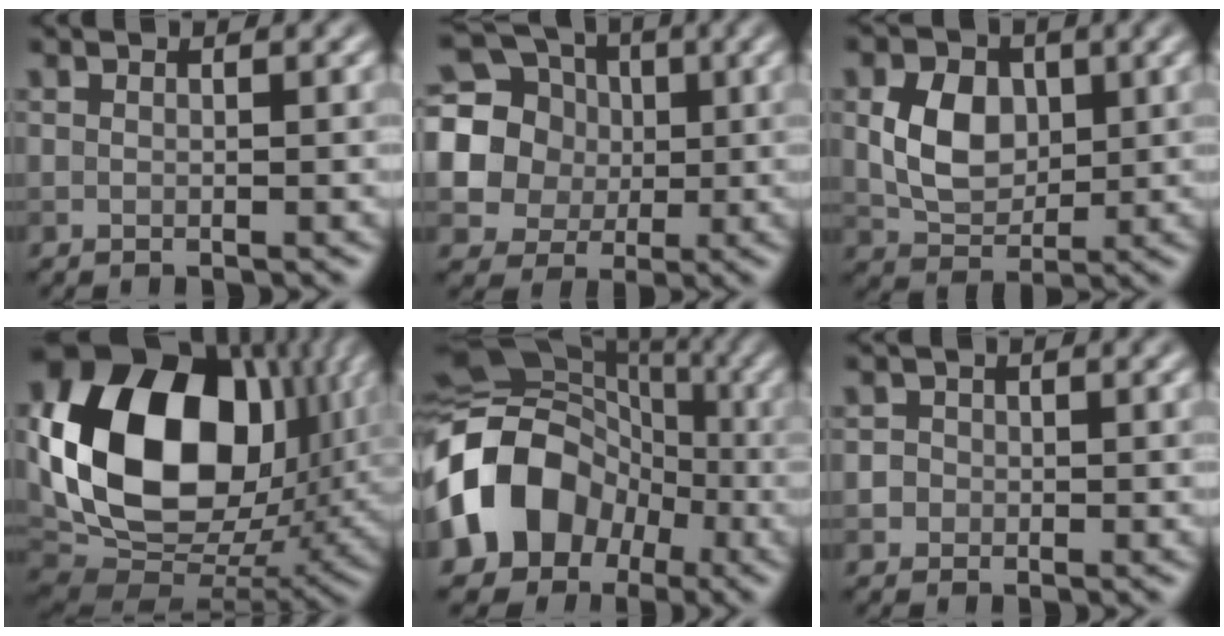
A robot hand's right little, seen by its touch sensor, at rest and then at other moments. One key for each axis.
{"total": 12.1, "fx": 1.5, "fy": 11.1, "fz": 4.4, "tx": -0.142, "ty": 0.036, "tz": 0.011}
{"total": 5.3, "fx": 0.7, "fy": 3.9, "fz": 3.6, "tx": -0.073, "ty": -0.001, "tz": 0.013}
{"total": 16.3, "fx": 3.1, "fy": 11.4, "fz": 11.2, "tx": -0.219, "ty": -0.009, "tz": 0.056}
{"total": 12.6, "fx": -3.7, "fy": 10.1, "fz": 6.6, "tx": -0.126, "ty": -0.001, "tz": -0.081}
{"total": 2.1, "fx": 0.2, "fy": 1.9, "fz": 0.8, "tx": 0.006, "ty": 0.012, "tz": -0.011}